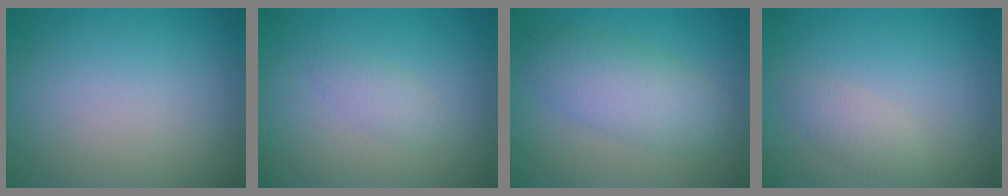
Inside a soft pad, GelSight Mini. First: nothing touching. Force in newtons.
{"total": 1.3, "press": 1.3, "slide": 0.1}
{"total": 4.8, "press": 4.8, "slide": 0.0}
{"total": 1.6, "press": 1.6, "slide": 0.0}